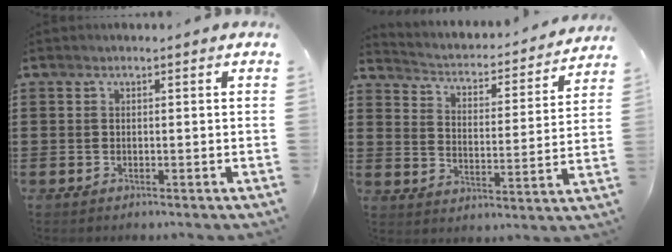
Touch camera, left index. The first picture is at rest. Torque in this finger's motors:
{"motor_torque": [2.14, 0.00, 0.05, 0.01]}